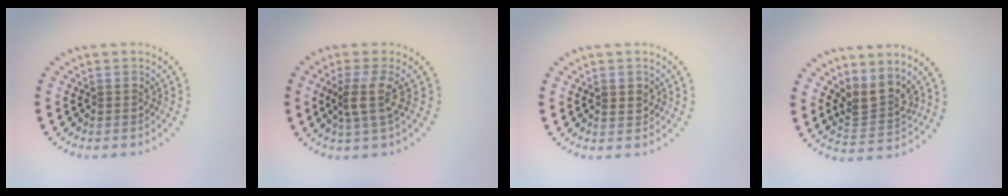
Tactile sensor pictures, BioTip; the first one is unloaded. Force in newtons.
{"total": 2.7, "press": 2.0, "slide": 1.8}
{"total": 0.8, "press": 0.8, "slide": 0.1}
{"total": 3.1, "press": 2.2, "slide": 2.2}